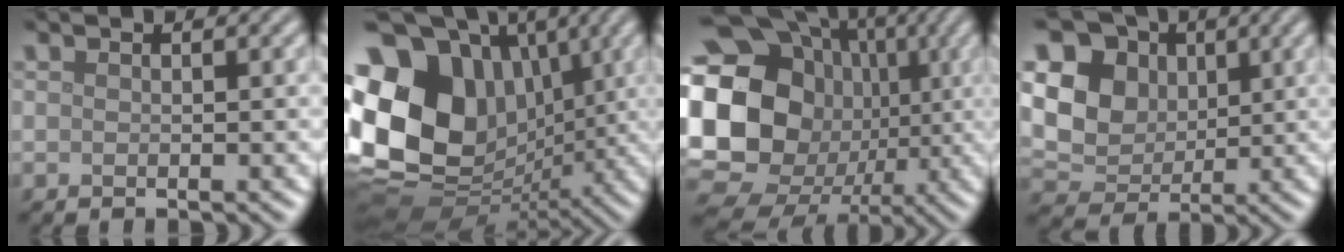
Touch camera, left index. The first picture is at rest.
{"total": 17.7, "force": [1.5, 13.9, 10.9], "torque": [-0.243, 0.014, 0.033]}
{"total": 23.6, "force": [0.4, 21.0, 10.6], "torque": [-0.235, 0.030, -0.039]}
{"total": 9.7, "force": [2.6, 7.9, 5.0], "torque": [-0.113, 0.027, 0.026]}